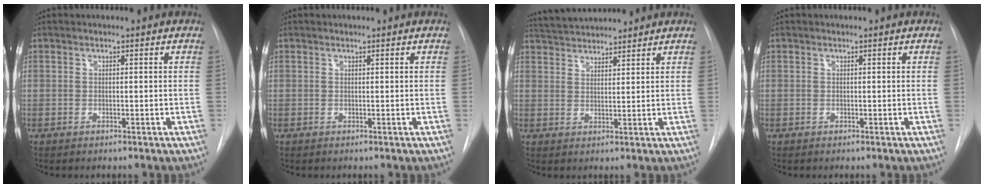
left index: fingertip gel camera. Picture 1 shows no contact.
{"total": 0.6, "force": [0.6, 0.0, 0.0], "torque": [-0.002, 0.009, 0.011]}
{"total": 7.8, "force": [7.6, 0.9, 1.8], "torque": [-0.040, 0.032, 0.125]}
{"total": 0.0}